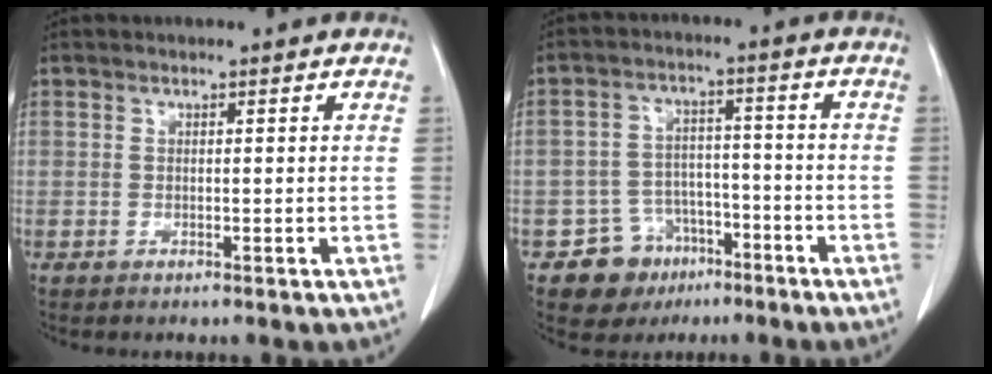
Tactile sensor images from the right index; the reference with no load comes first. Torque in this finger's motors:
{"motor_torque": [-0.94, -0.26, -0.98, -0.21]}